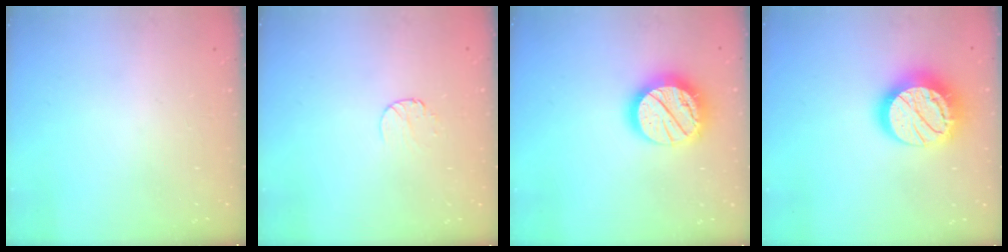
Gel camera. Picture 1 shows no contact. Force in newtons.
{"total": 5.5, "press": 5.5, "slide": 0.5}
{"total": 19.1, "press": 19.0, "slide": 1.6}
{"total": 19.3, "press": 19.2, "slide": 1.1}